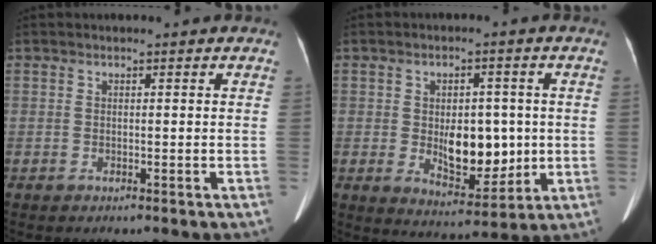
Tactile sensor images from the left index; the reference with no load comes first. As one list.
[{"total": 9.0, "force": [-0.4, 4.8, 7.7], "torque": [-0.118, -0.002, 0.005]}]